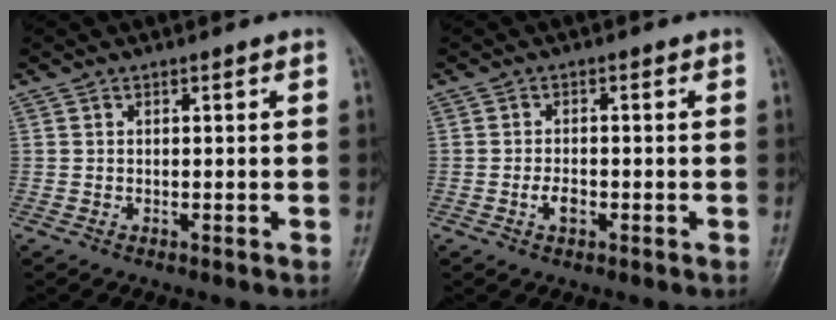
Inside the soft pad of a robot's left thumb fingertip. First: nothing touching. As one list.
[{"total": 2.7, "force": [-1.1, 1.7, 1.8], "torque": [-0.026, 0.003, -0.021]}]